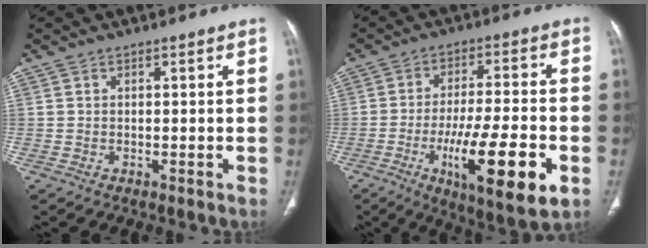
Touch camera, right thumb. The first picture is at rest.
{"total": 17.9, "force": [-6.1, 4.5, 16.2], "torque": [-0.264, 0.007, -0.088]}